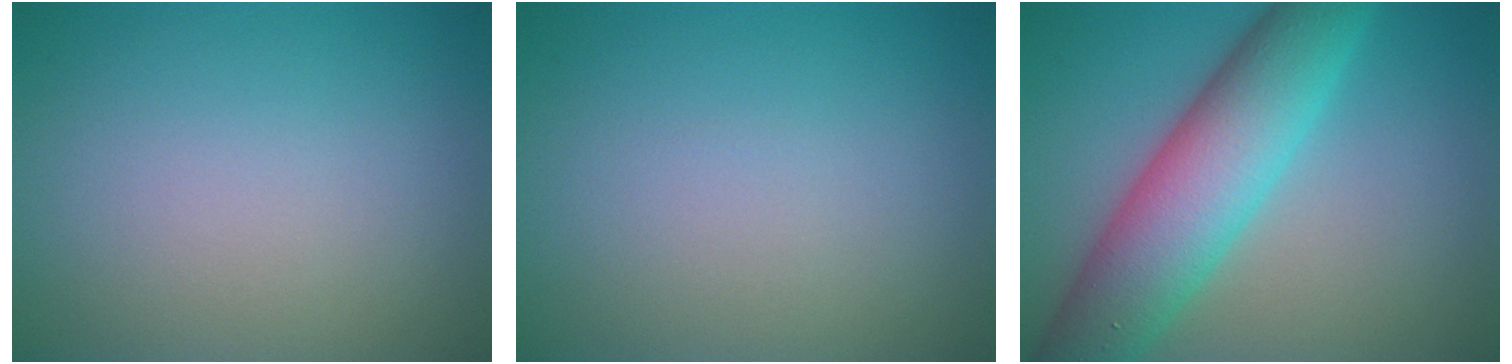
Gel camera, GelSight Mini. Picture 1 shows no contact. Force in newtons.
{"total": 0.0}
{"total": 9.1, "press": 9.1, "slide": 0.2}